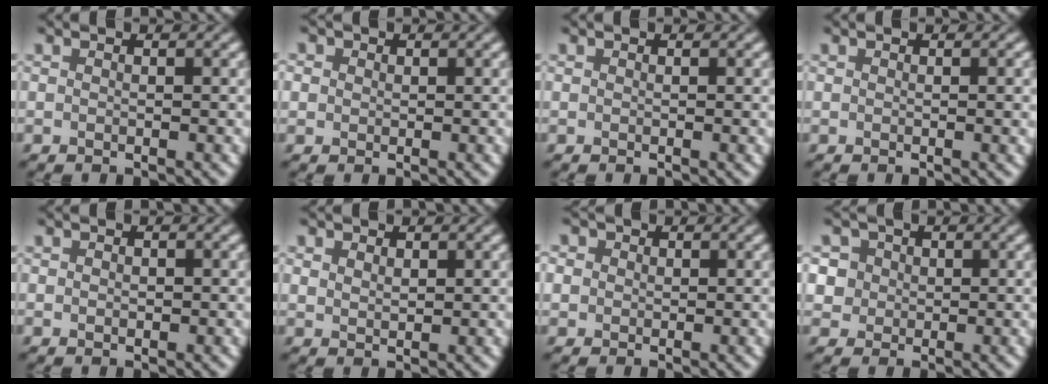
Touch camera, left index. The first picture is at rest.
{"total": 1.9, "force": [0.8, 1.6, 0.7], "torque": [-0.015, 0.010, 0.003]}
{"total": 0.0}
{"total": 1.3, "force": [0.0, 0.2, 1.2], "torque": [-0.014, 0.000, 0.000]}
{"total": 0.6, "force": [0.0, 0.6, 0.3], "torque": [-0.001, -0.002, -0.001]}
{"total": 1.4, "force": [0.9, 1.0, 0.6], "torque": [-0.013, -0.001, 0.017]}
{"total": 3.4, "force": [1.4, 2.8, 1.4], "torque": [-0.028, 0.017, 0.009]}
{"total": 5.5, "force": [2.0, 4.7, 2.1], "torque": [-0.035, 0.024, 0.015]}